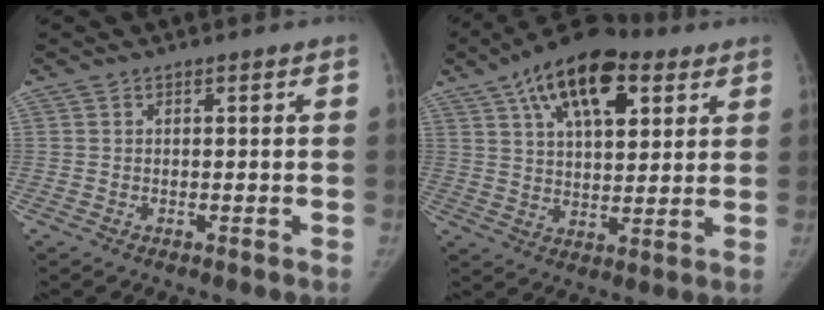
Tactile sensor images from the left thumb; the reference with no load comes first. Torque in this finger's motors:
{"motor_torque": [1.66, 1.70, 1.69, -1.08, 0.19]}